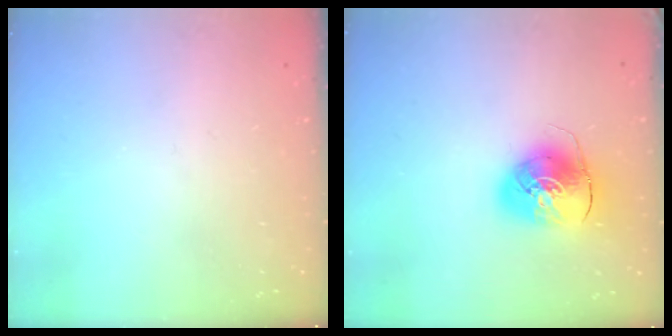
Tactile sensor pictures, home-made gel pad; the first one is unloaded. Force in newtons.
{"total": 10.0, "press": 9.9, "slide": 1.5}